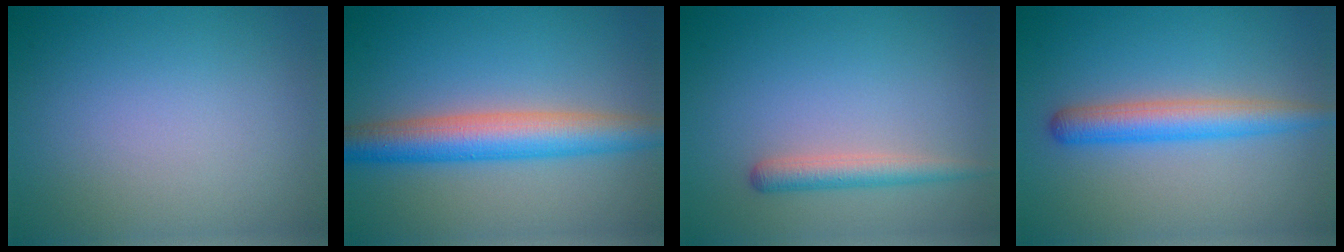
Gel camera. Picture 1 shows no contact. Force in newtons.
{"total": 5.9, "press": 5.9, "slide": 0.3}
{"total": 2.2, "press": 2.2, "slide": 0.1}
{"total": 3.8, "press": 3.8, "slide": 0.2}